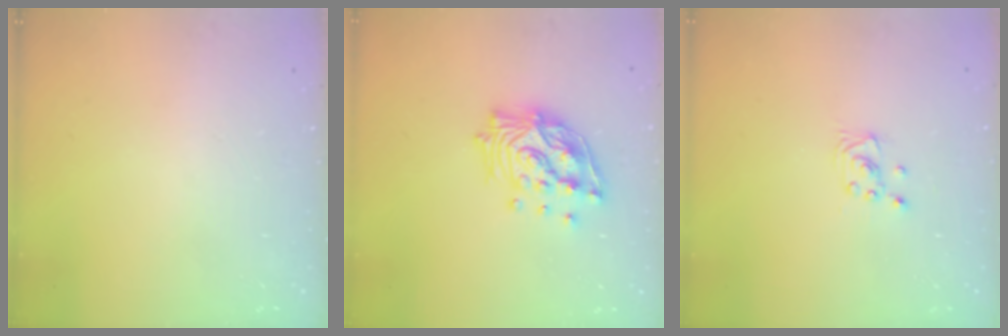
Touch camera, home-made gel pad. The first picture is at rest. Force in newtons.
{"total": 14.1, "press": 14.0, "slide": 1.4}
{"total": 2.2, "press": 2.2, "slide": 0.2}